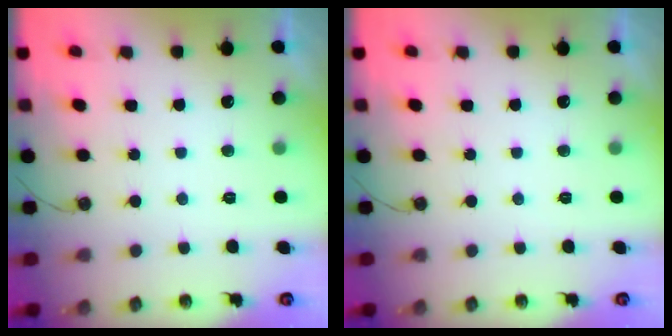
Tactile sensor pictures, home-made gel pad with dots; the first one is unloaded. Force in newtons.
{"total": 0.0}